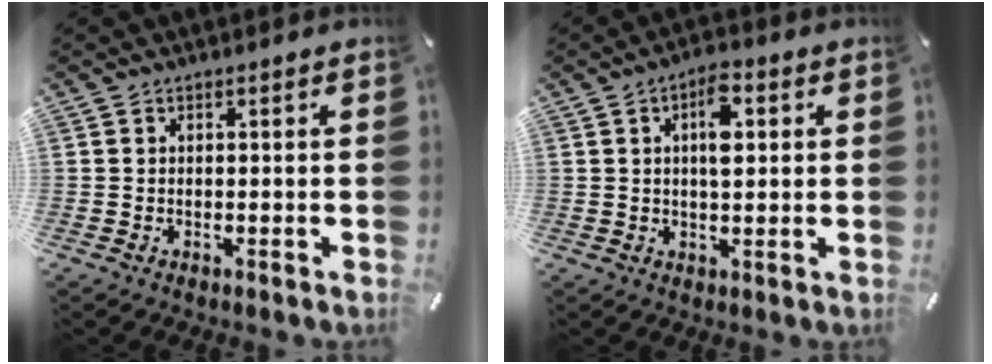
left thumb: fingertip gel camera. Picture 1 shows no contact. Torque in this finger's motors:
{"motor_torque": [0.37, 0.00, 0.30, 0.33, 0.01]}